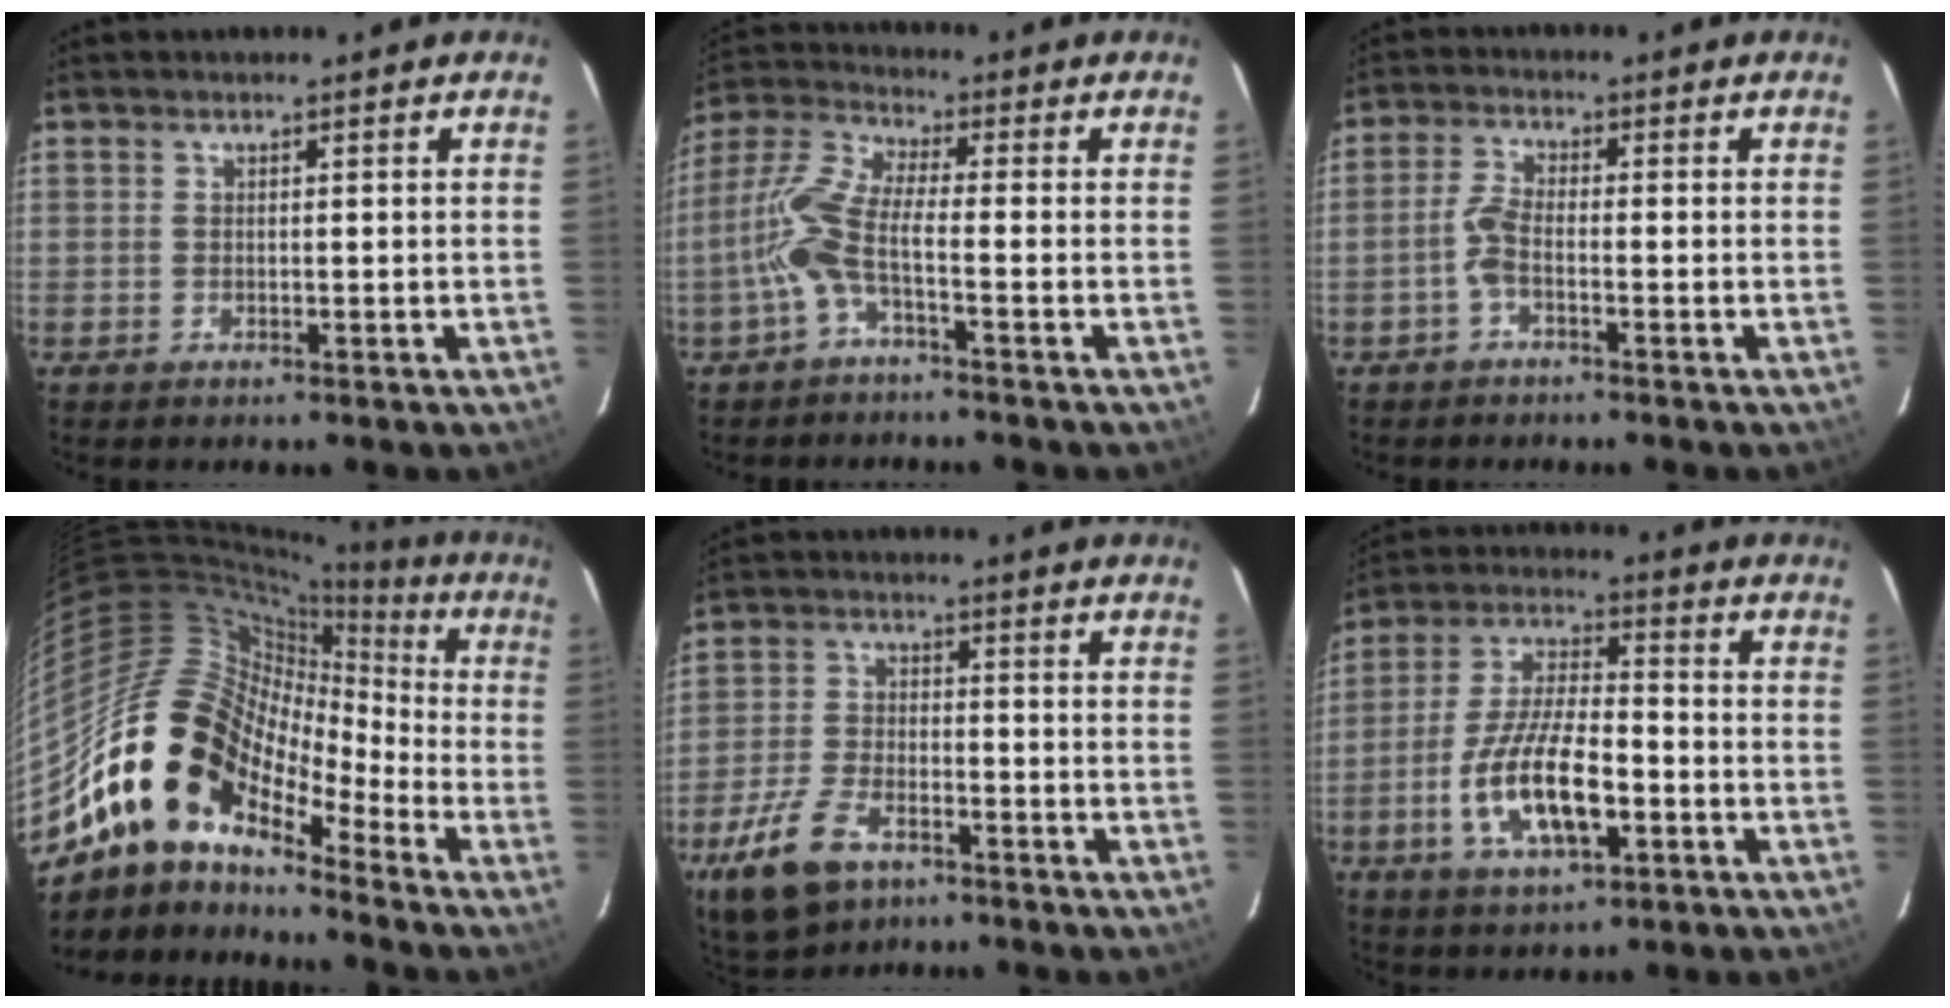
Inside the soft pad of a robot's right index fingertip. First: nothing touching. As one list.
[{"total": 7.7, "force": [-2.8, 1.2, 7.1], "torque": [-0.173, 0.010, -0.059]}, {"total": 3.1, "force": [-1.6, 0.8, 2.5], "torque": [-0.064, 0.007, -0.036]}, {"total": 16.9, "force": [-10.3, 9.7, 9.3], "torque": [-0.161, 0.005, -0.206]}, {"total": 12.1, "force": [-7.3, 6.3, 7.2], "torque": [-0.178, -0.013, -0.138]}, {"total": 14.2, "force": [-4.9, 5.4, 12.1], "torque": [-0.250, -0.007, -0.085]}]